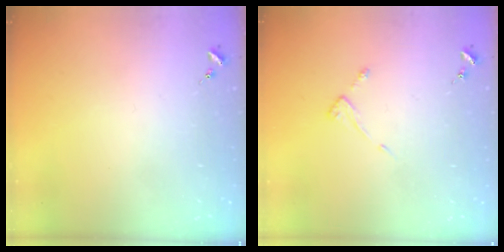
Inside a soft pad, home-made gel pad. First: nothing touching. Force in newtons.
{"total": 2.6, "press": 2.6, "slide": 0.3}